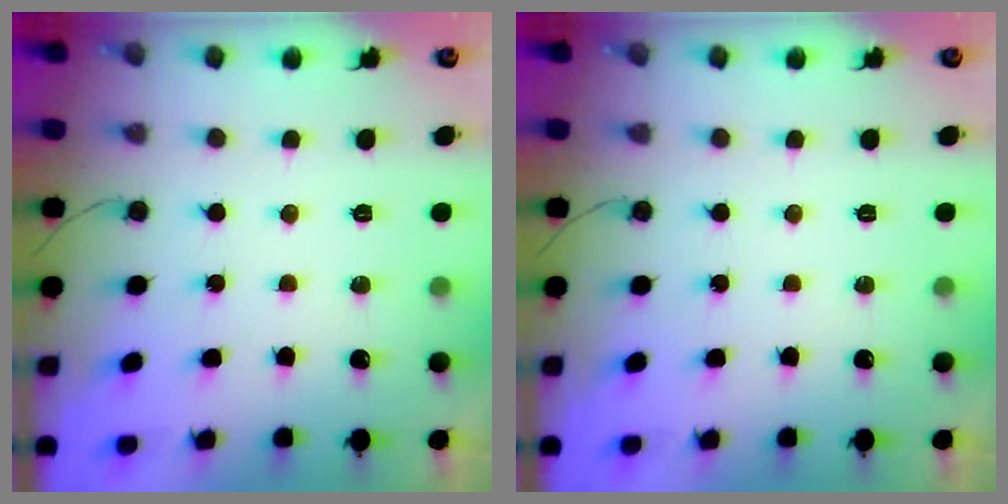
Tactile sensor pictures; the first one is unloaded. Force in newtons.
{"total": 0.0}